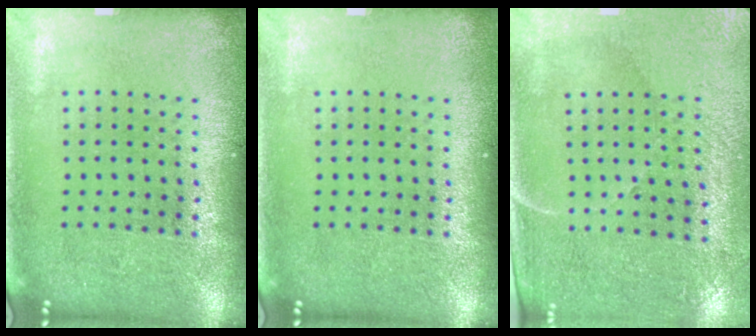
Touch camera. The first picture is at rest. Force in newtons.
{"total": 0.0}
{"total": 3.2, "press": 2.9, "slide": 1.3}